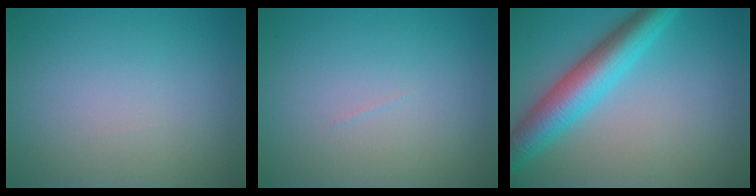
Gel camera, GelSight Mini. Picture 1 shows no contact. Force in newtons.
{"total": 0.0}
{"total": 6.4, "press": 6.4, "slide": 0.2}